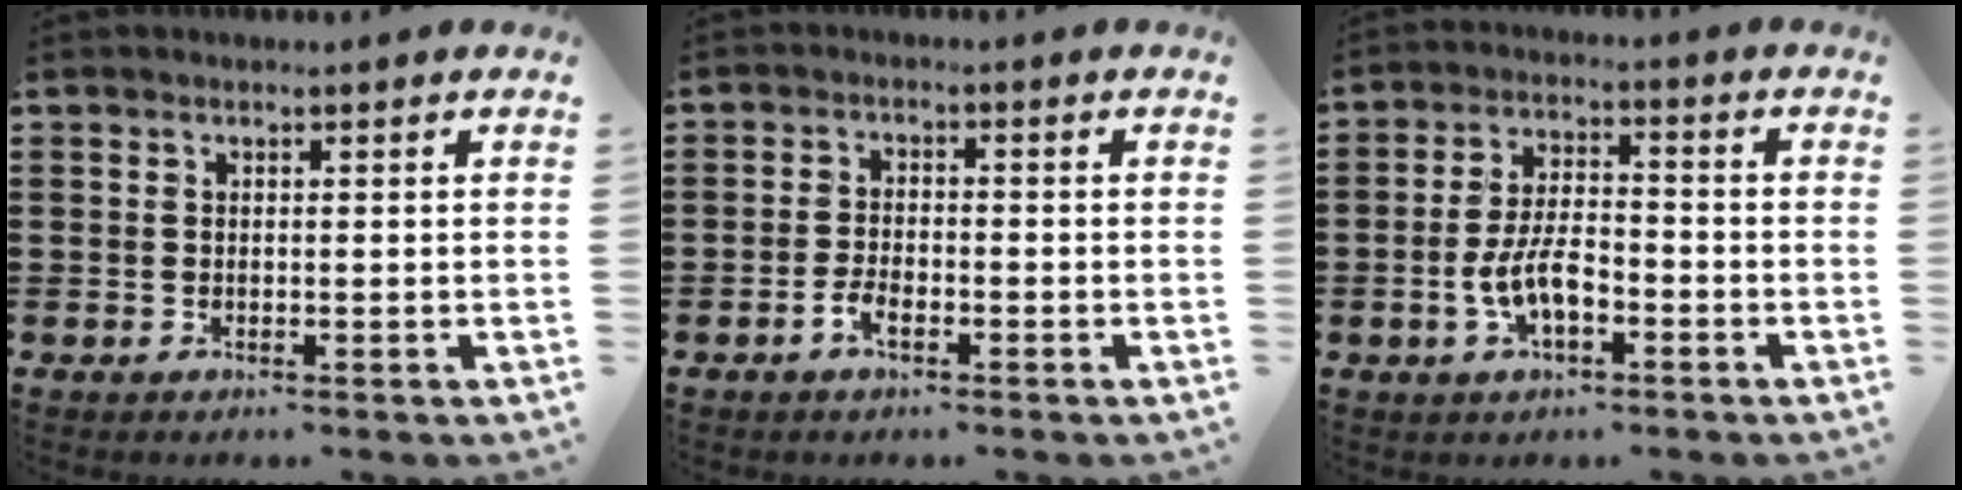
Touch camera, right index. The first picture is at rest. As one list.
[{"total": 2.7, "force": [-1.5, 1.2, 1.9], "torque": [-0.042, -0.001, -0.031]}, {"total": 6.5, "force": [-2.4, 3.0, 5.3], "torque": [-0.123, -0.001, -0.052]}]